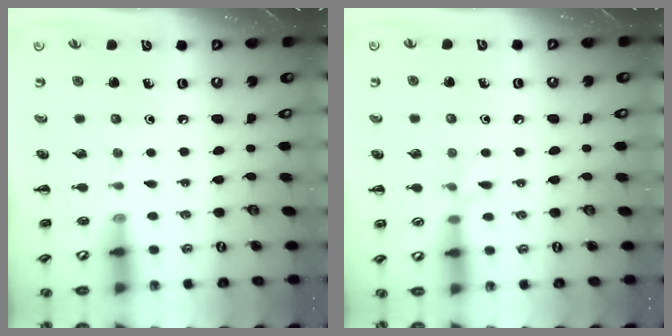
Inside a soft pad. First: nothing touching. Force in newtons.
{"total": 4.8, "press": 4.5, "slide": 1.7}